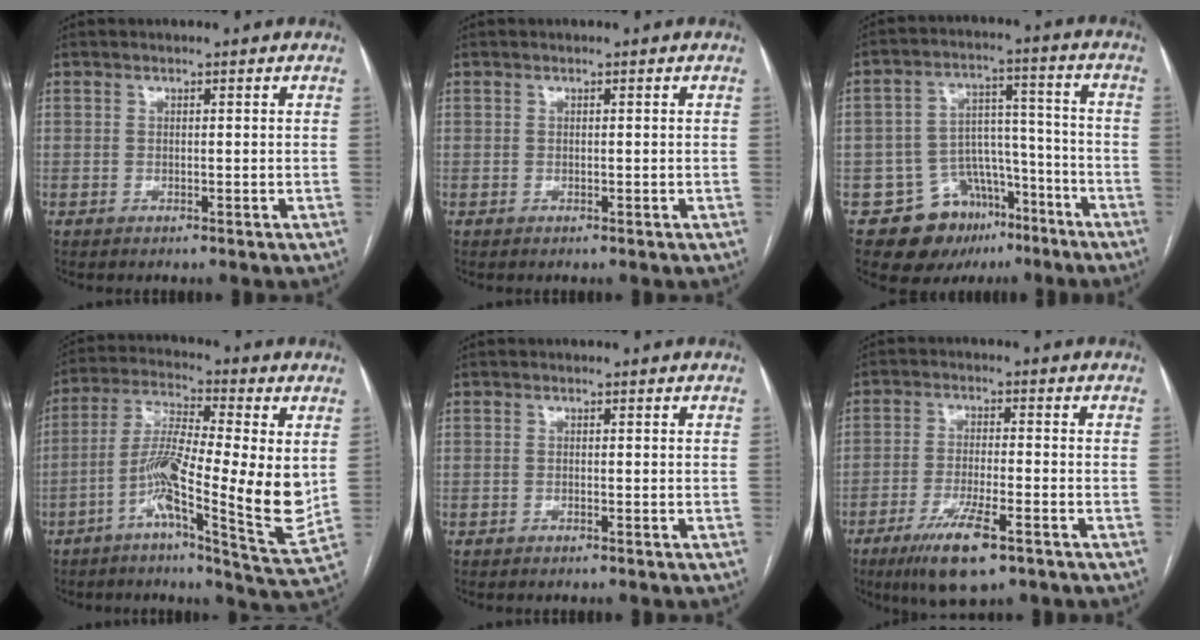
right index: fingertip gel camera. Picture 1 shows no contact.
{"total": 0.0}
{"total": 11.8, "force": [-7.4, 8.2, 4.0], "torque": [-0.048, 0.057, -0.105]}
{"total": 15.1, "force": [-1.5, 1.8, 14.9], "torque": [-0.266, -0.002, -0.035]}
{"total": 0.0}
{"total": 9.0, "force": [-5.3, 1.5, 7.1], "torque": [-0.135, -0.019, -0.089]}